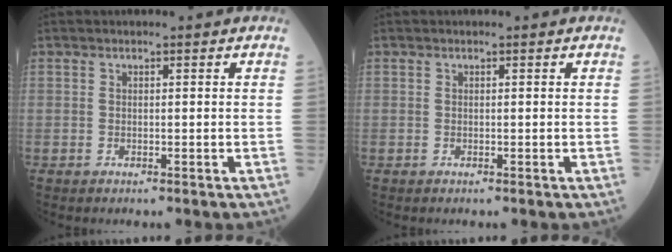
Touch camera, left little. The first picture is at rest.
{"total": 0.0}